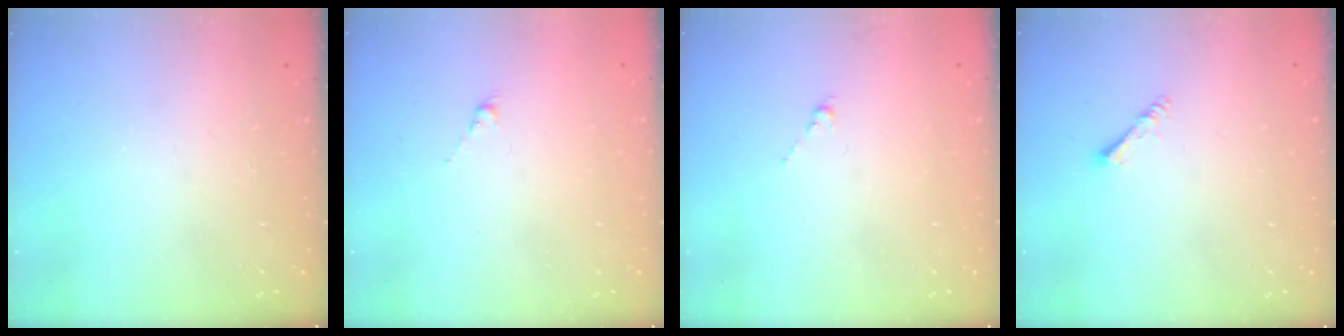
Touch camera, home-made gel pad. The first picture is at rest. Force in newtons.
{"total": 0.5, "press": 0.3, "slide": 0.4}
{"total": 0.0}
{"total": 1.4, "press": 1.4, "slide": 0.3}